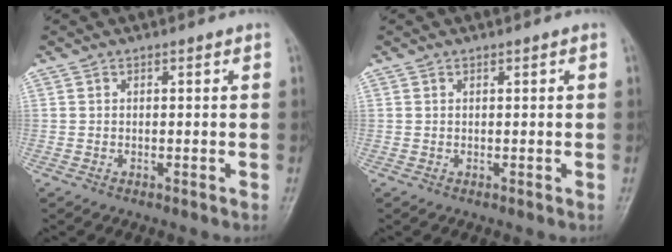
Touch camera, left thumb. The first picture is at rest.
{"total": 0.0}